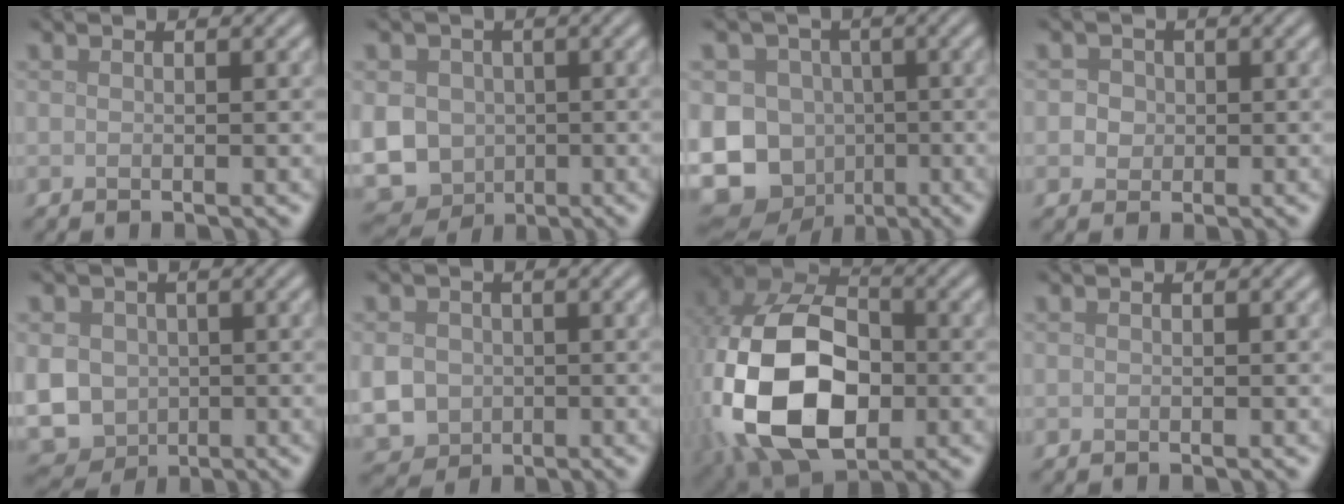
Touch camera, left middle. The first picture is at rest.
{"total": 10.6, "force": [-1.3, 9.5, 4.4], "torque": [-0.087, -0.011, -0.058]}
{"total": 14.9, "force": [-4.1, 13.3, 5.4], "torque": [-0.124, -0.021, -0.093]}
{"total": 3.3, "force": [0.8, 2.9, 1.3], "torque": [-0.006, 0.014, 0.003]}
{"total": 9.2, "force": [-0.8, 8.2, 4.0], "torque": [-0.087, -0.010, -0.047]}
{"total": 4.8, "force": [-0.6, 4.3, 2.1], "torque": [-0.063, -0.012, -0.014]}
{"total": 15.5, "force": [-3.3, 10.2, 11.2], "torque": [-0.243, -0.023, -0.064]}
{"total": 0.0}